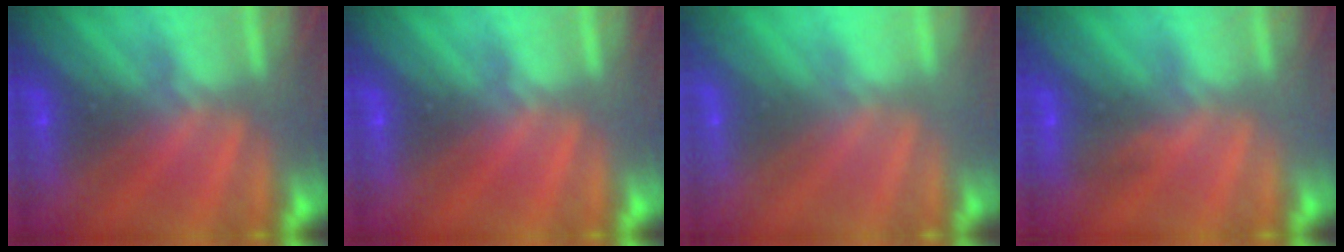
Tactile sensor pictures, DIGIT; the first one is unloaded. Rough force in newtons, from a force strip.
{"total": 0.0}
{"total": 2.8}
{"total": 2.9}